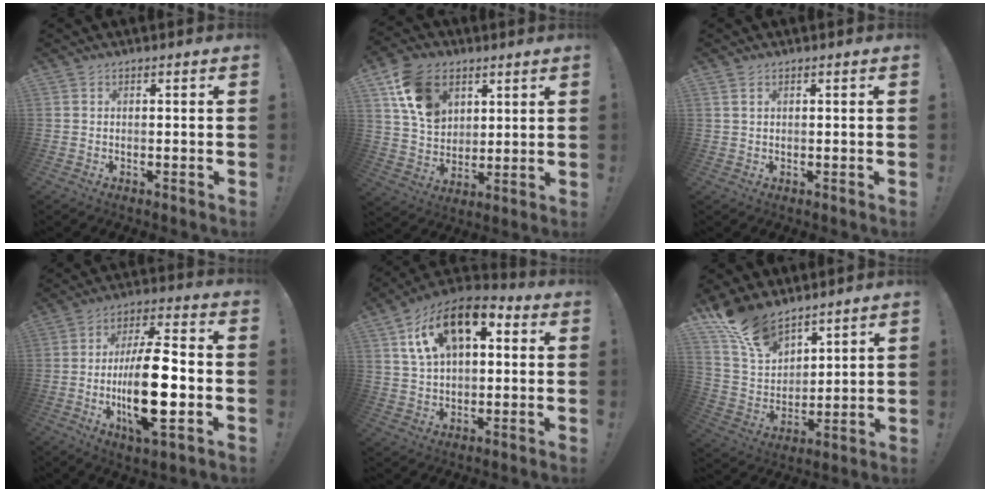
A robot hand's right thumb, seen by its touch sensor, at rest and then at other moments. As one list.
[{"total": 15.5, "force": [7.2, 11.4, 7.7], "torque": [-0.121, -0.023, 0.146]}, {"total": 1.4, "force": [0.8, 0.9, 0.8], "torque": [-0.021, 0.005, 0.015]}, {"total": 20.3, "force": [-3.7, 6.7, 18.8], "torque": [-0.349, 0.004, -0.060]}, {"total": 15.9, "force": [6.9, 9.5, 10.7], "torque": [-0.176, -0.018, 0.129]}, {"total": 14.4, "force": [11.7, 6.8, 5.1], "torque": [-0.107, -0.075, 0.222]}]